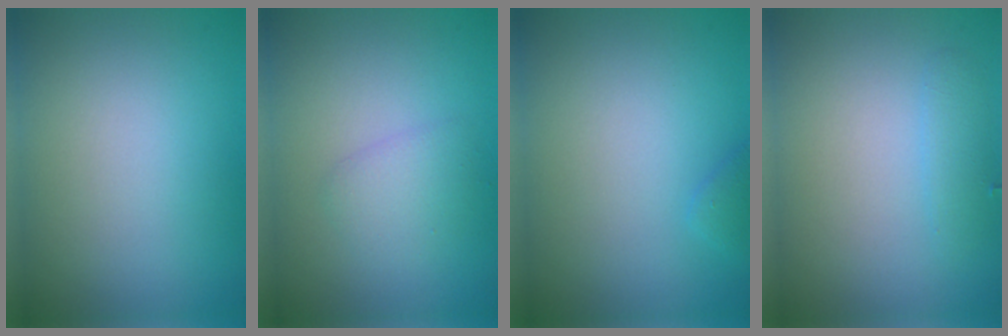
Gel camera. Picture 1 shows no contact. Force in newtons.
{"total": 1.8, "press": 1.8, "slide": 0.1}
{"total": 1.6, "press": 1.6, "slide": 0.2}
{"total": 1.3, "press": 1.3, "slide": 0.1}